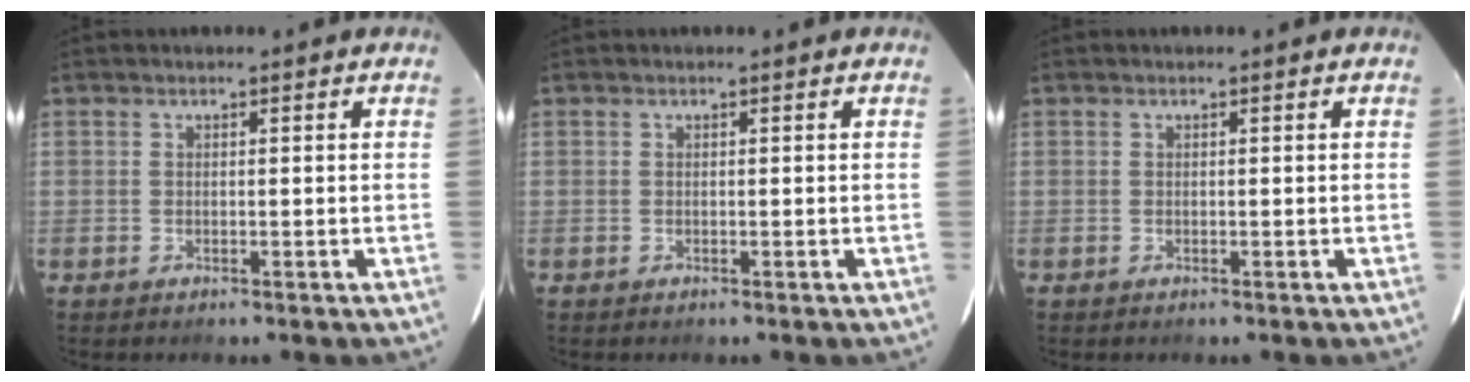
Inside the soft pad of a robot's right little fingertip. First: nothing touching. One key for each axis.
{"total": 0.0}
{"total": 0.0}